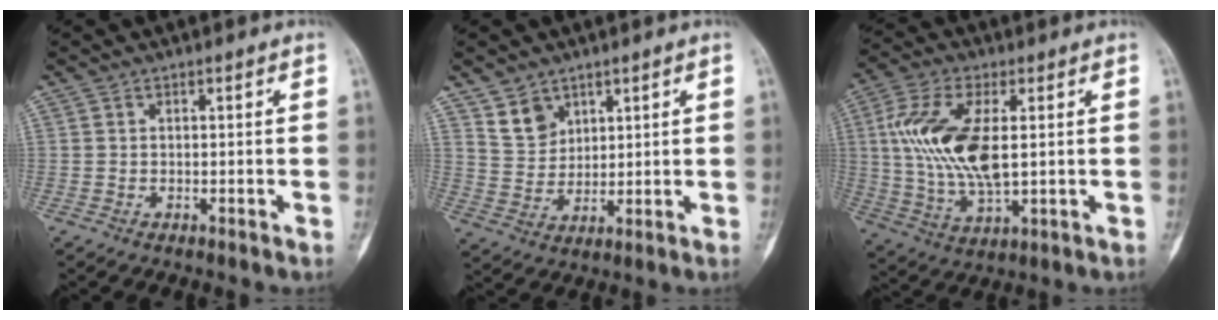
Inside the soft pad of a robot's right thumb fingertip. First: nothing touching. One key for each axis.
{"total": 5.7, "fx": 3.8, "fy": 3.9, "fz": 1.5, "tx": -0.008, "ty": -0.029, "tz": 0.081}
{"total": 15.7, "fx": 2.0, "fy": 7.0, "fz": 13.9, "tx": -0.292, "ty": -0.009, "tz": 0.042}